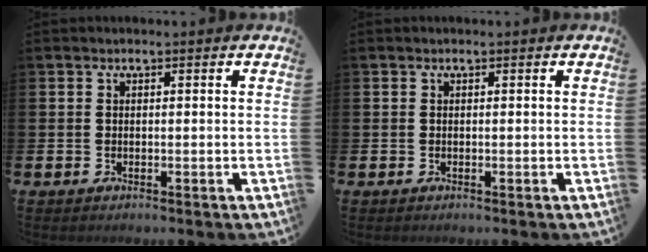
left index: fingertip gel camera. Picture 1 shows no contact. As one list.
[{"total": 0.0}]